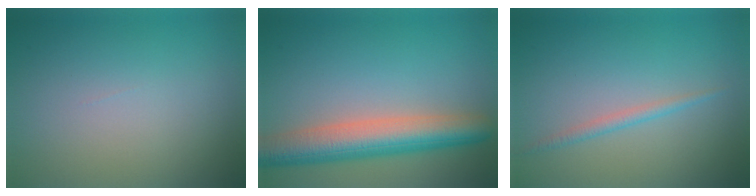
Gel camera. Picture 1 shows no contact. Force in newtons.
{"total": 7.1, "press": 7.1, "slide": 0.4}
{"total": 1.2, "press": 1.2, "slide": 0.1}